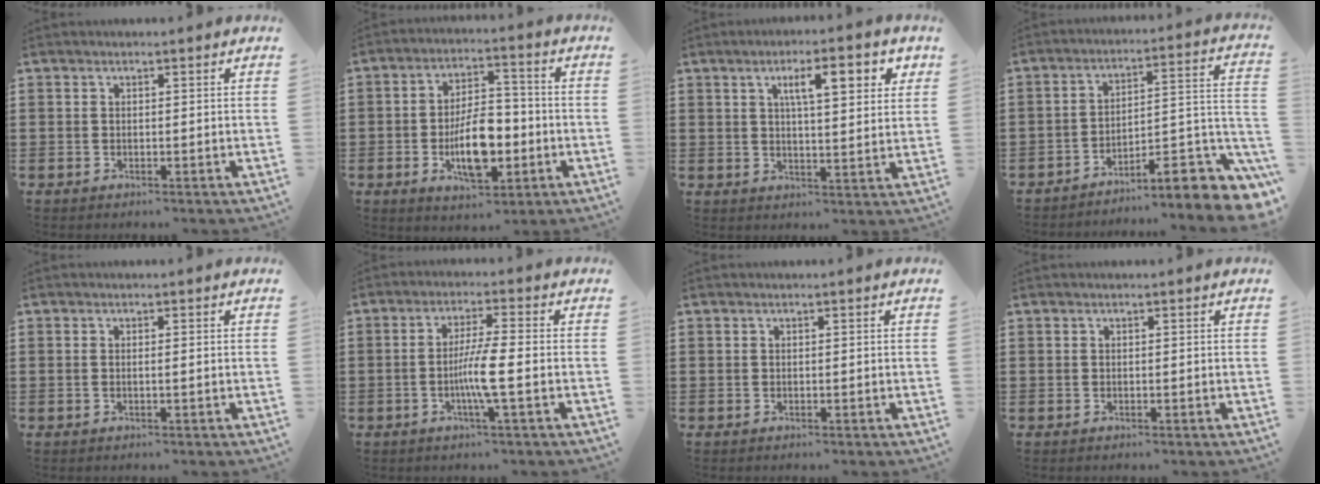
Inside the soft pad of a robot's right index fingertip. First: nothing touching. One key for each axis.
{"total": 9.7, "fx": -2.5, "fy": 4.5, "fz": 8.2, "tx": -0.130, "ty": -0.004, "tz": -0.046}
{"total": 7.5, "fx": 3.1, "fy": 2.1, "fz": 6.5, "tx": -0.109, "ty": 0.001, "tz": 0.046}
{"total": 8.1, "fx": -5.9, "fy": 1.6, "fz": 5.3, "tx": -0.070, "ty": -0.004, "tz": -0.112}
{"total": 0.6, "fx": -0.1, "fy": -0.1, "fz": 0.6, "tx": -0.012, "ty": -0.006, "tz": 0.000}
{"total": 6.1, "fx": -1.5, "fy": -0.2, "fz": 5.9, "tx": -0.117, "ty": -0.014, "tz": -0.034}
{"total": 0.0}
{"total": 0.0}